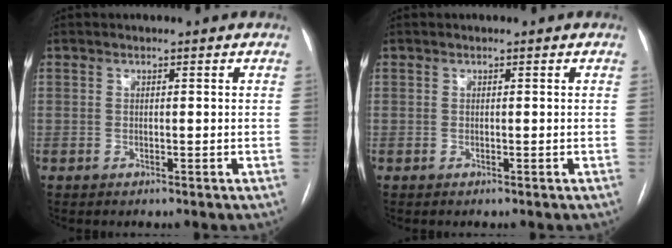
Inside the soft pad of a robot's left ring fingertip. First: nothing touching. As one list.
[{"total": 0.0}]